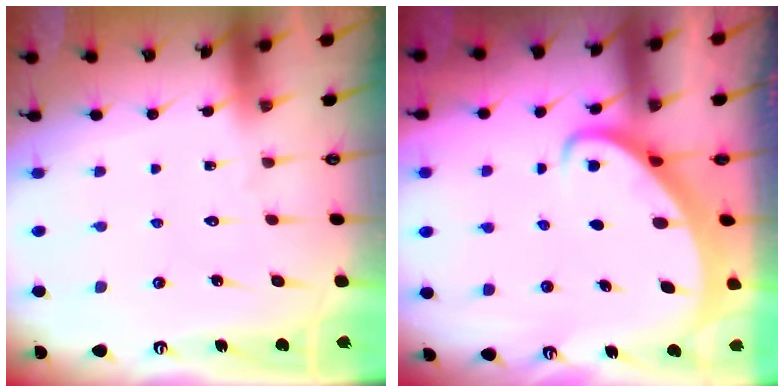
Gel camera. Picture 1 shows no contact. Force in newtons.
{"total": 2.7, "press": 2.7, "slide": 0.2}